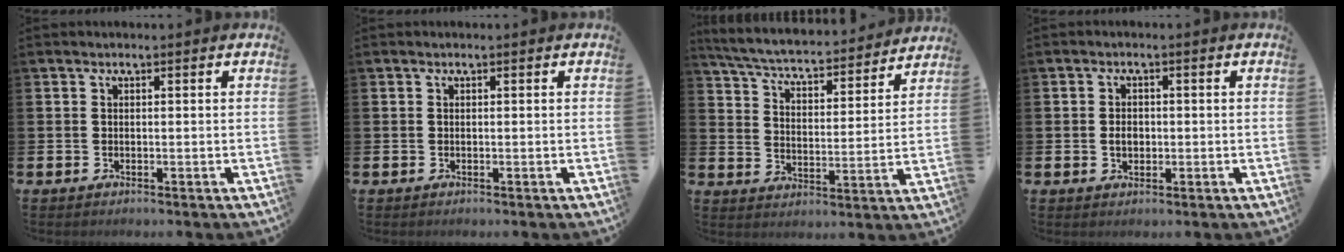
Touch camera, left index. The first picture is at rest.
{"total": 0.0}
{"total": 5.3, "force": [5.1, 0.7, 1.3], "torque": [-0.059, -0.045, 0.083]}
{"total": 2.1, "force": [-0.1, 1.6, 1.4], "torque": [-0.006, 0.000, -0.008]}